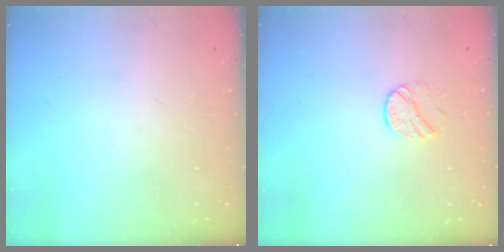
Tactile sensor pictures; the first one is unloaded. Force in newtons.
{"total": 8.1, "press": 8.1, "slide": 0.6}